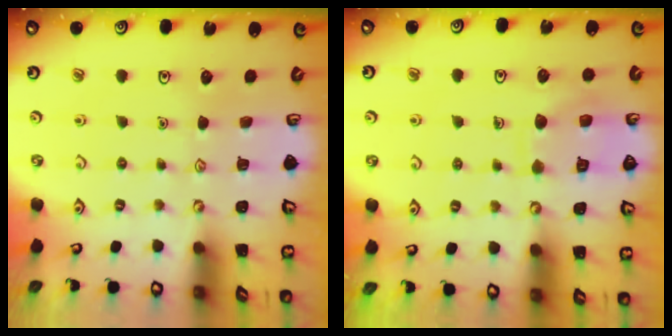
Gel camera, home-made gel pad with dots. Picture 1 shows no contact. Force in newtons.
{"total": 10.0, "press": 10.0, "slide": 0.8}